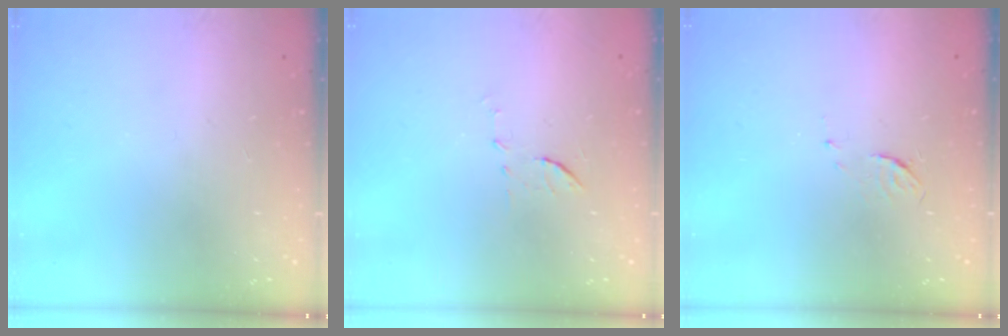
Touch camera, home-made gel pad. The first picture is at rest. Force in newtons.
{"total": 5.7, "press": 5.6, "slide": 1.3}
{"total": 3.9, "press": 3.9, "slide": 0.4}